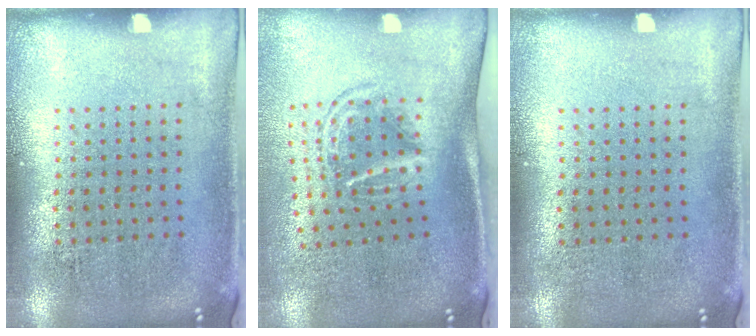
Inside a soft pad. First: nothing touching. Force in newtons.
{"total": 1.8, "press": 1.2, "slide": 1.3}
{"total": 0.0}